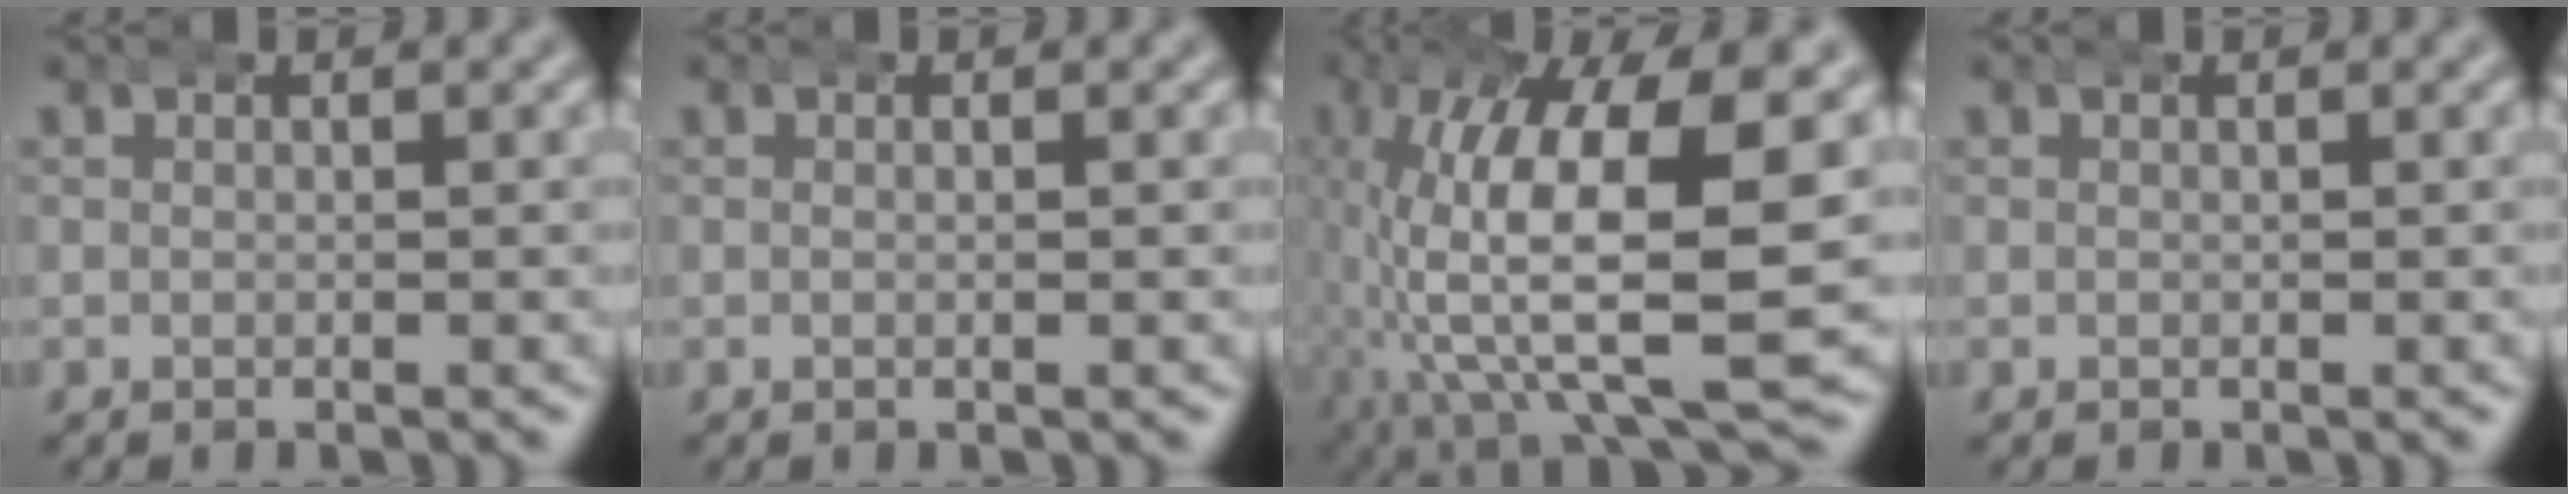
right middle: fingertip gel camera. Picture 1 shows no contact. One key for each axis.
{"total": 0.9, "fx": 0.0, "fy": 0.2, "fz": 0.9, "tx": -0.012, "ty": 0.004, "tz": -0.004}
{"total": 16.9, "fx": -1.0, "fy": 7.7, "fz": 15.0, "tx": -0.256, "ty": -0.035, "tz": 0.003}
{"total": 0.0}